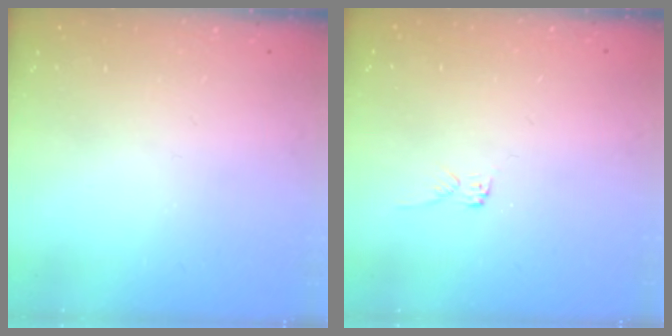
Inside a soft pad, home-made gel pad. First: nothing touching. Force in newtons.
{"total": 2.8, "press": 2.8, "slide": 0.1}